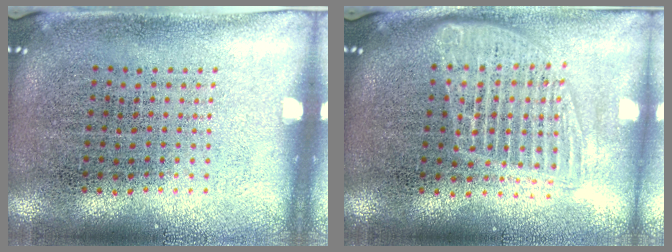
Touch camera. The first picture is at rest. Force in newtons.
{"total": 1.6, "press": 1.4, "slide": 0.8}